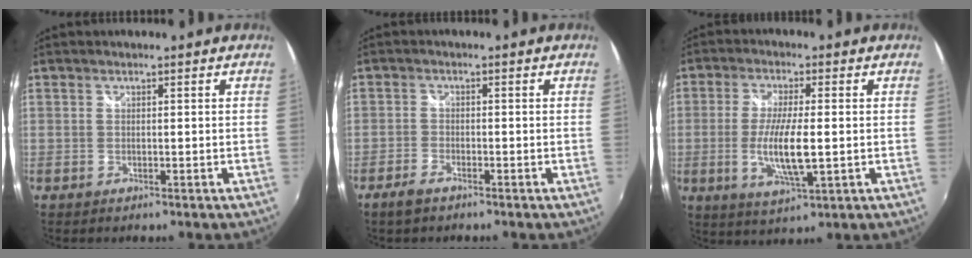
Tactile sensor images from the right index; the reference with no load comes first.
{"total": 3.2, "force": [-2.5, 1.1, 1.7], "torque": [-0.051, -0.004, -0.051]}
{"total": 9.6, "force": [-1.3, 2.0, 9.2], "torque": [-0.180, -0.014, -0.022]}